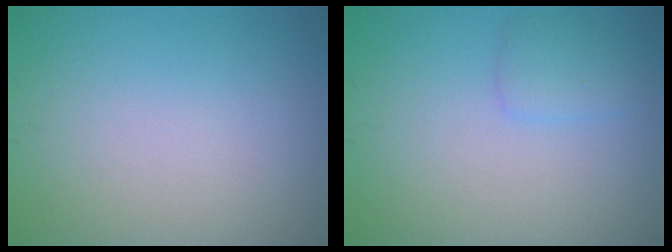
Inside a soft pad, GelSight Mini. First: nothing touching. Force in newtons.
{"total": 1.6, "press": 1.6, "slide": 0.1}